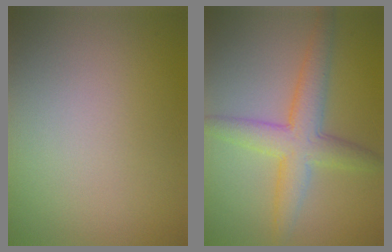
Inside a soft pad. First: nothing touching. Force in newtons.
{"total": 4.9, "press": 4.9, "slide": 0.1}